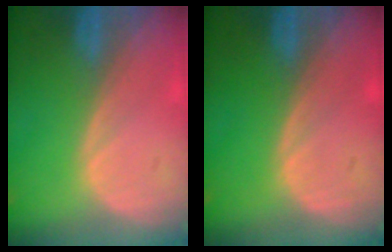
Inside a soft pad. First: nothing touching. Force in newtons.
{"total": 0.0}